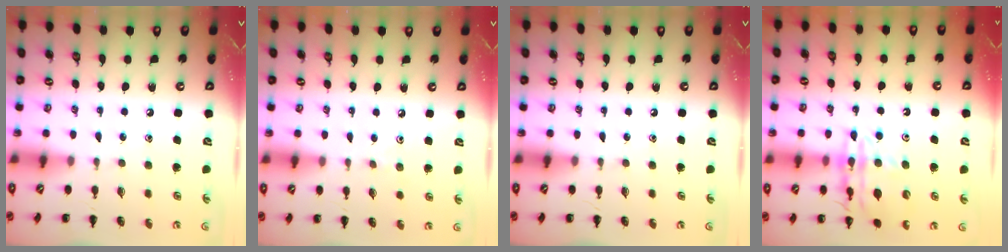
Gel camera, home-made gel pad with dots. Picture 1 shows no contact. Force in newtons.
{"total": 2.2, "press": 2.1, "slide": 0.9}
{"total": 0.0}
{"total": 14.5, "press": 14.3, "slide": 2.4}